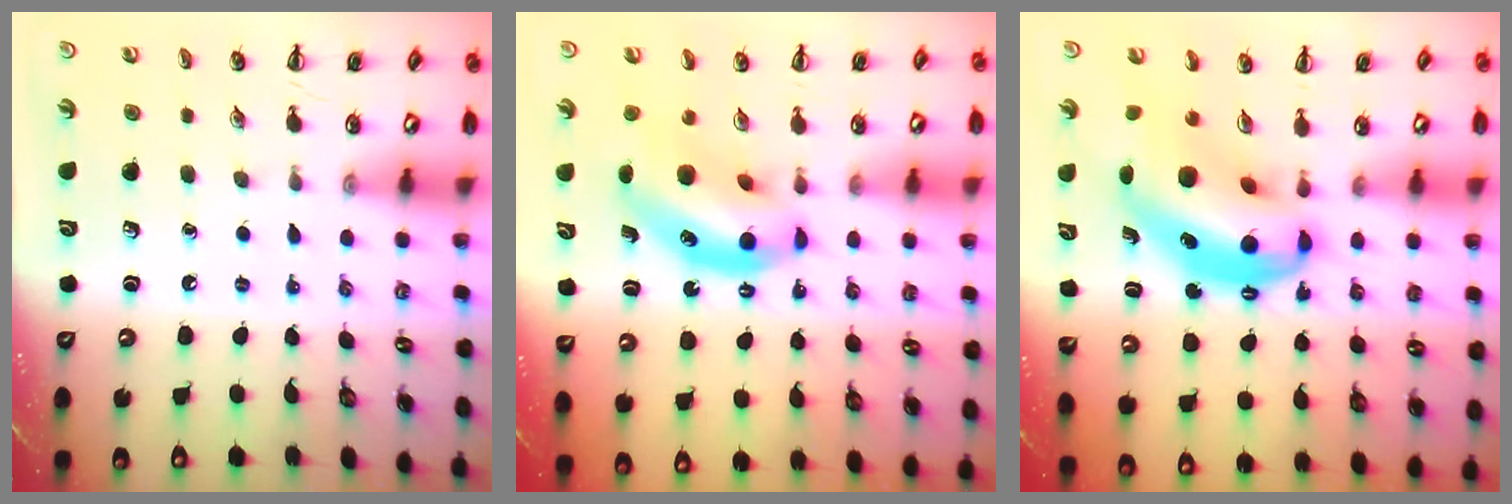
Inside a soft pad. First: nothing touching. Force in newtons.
{"total": 11.5, "press": 11.2, "slide": 2.9}
{"total": 11.6, "press": 11.3, "slide": 2.8}